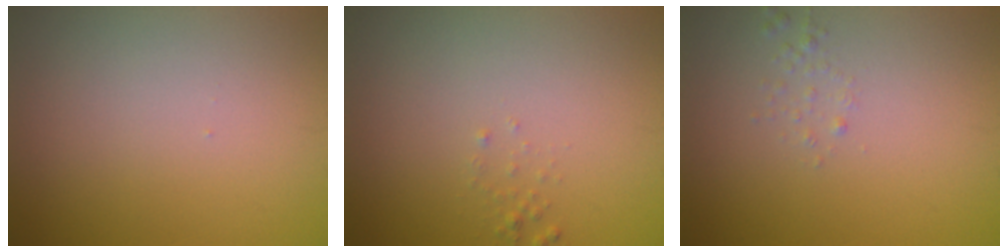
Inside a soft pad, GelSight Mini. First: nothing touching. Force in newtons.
{"total": 0.6, "press": 0.6, "slide": 0.1}
{"total": 0.8, "press": 0.8, "slide": 0.1}